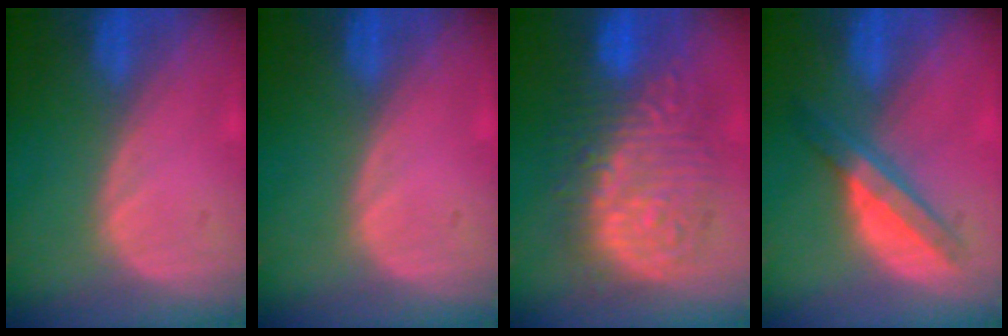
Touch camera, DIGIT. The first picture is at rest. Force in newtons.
{"total": 0.0}
{"total": 12.7, "press": 12.7, "slide": 1.3}
{"total": 5.4, "press": 5.3, "slide": 0.8}